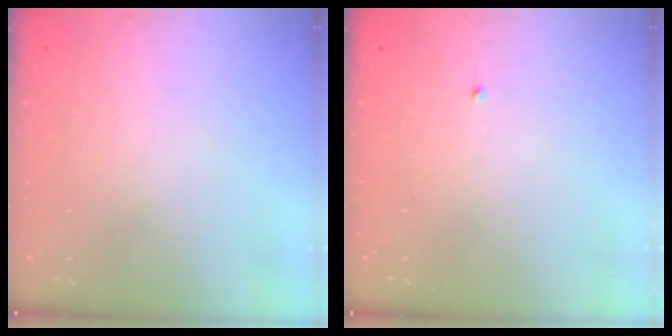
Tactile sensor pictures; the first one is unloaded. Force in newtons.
{"total": 2.7, "press": 2.7, "slide": 0.2}